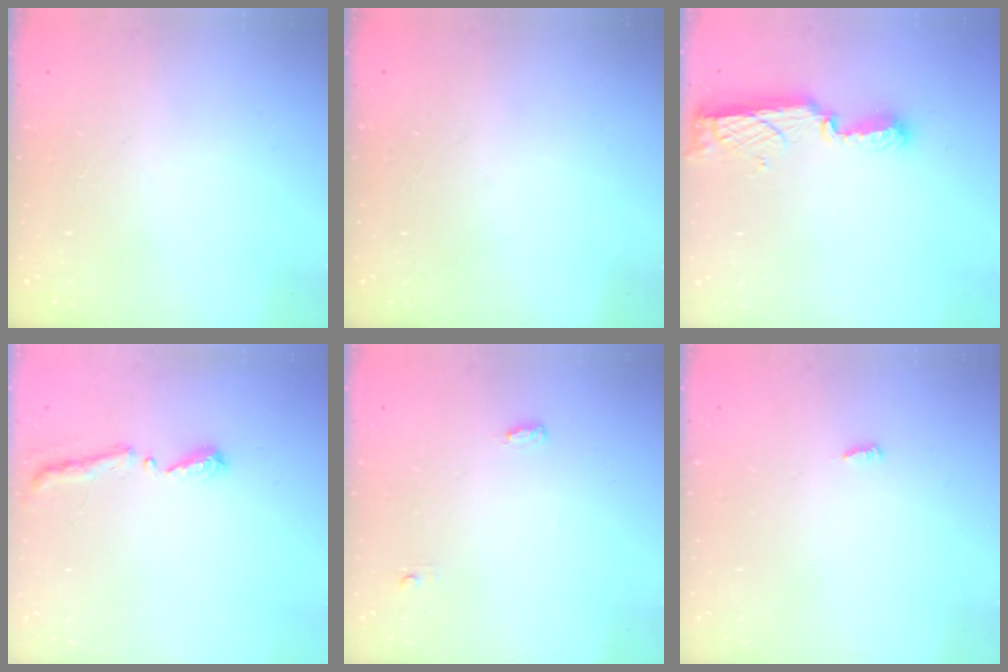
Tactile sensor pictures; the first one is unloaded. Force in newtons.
{"total": 0.0}
{"total": 8.5, "press": 8.4, "slide": 0.8}
{"total": 5.1, "press": 5.0, "slide": 0.6}
{"total": 3.9, "press": 3.8, "slide": 1.0}
{"total": 3.0, "press": 3.0, "slide": 0.0}